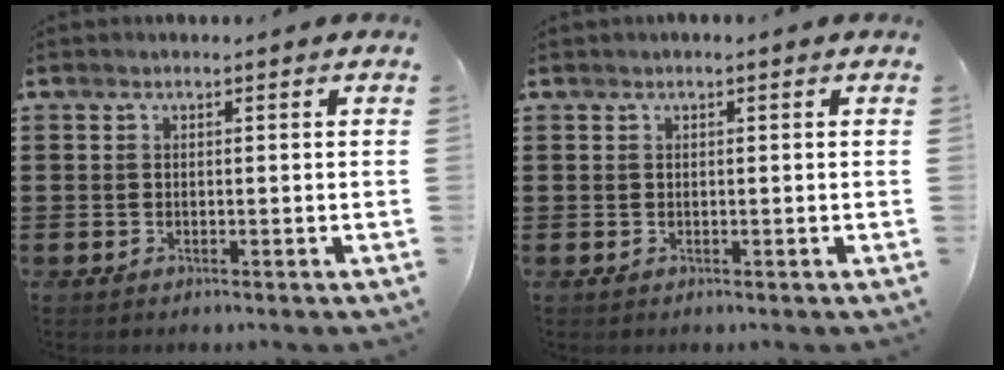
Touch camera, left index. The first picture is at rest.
{"total": 0.0}